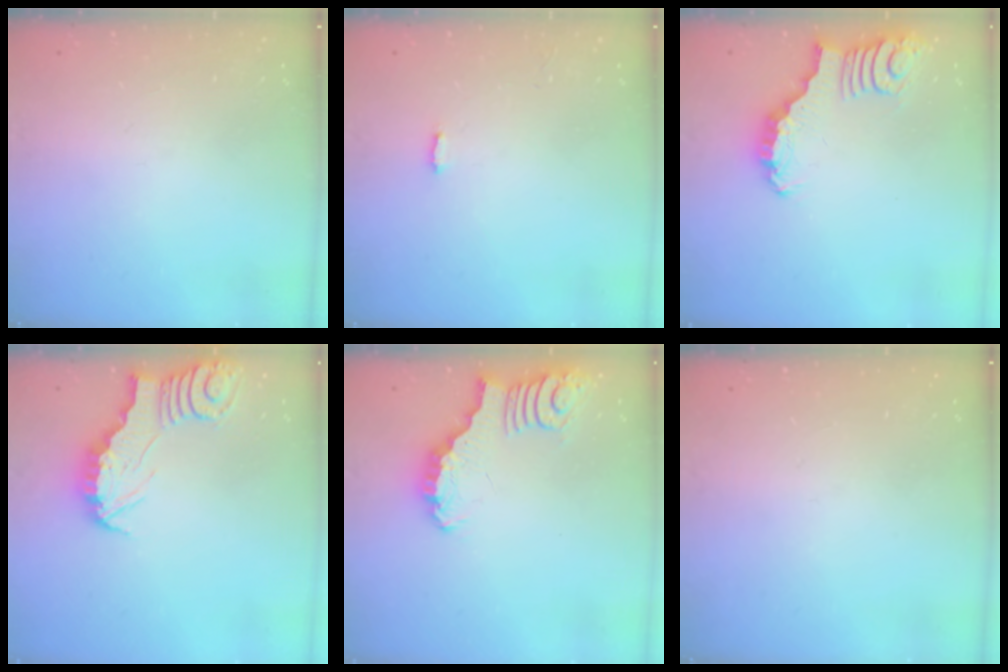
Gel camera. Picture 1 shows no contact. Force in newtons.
{"total": 3.6, "press": 3.6, "slide": 0.3}
{"total": 2.2, "press": 2.2, "slide": 0.0}
{"total": 2.6, "press": 2.6, "slide": 0.2}
{"total": 3.3, "press": 3.2, "slide": 0.4}
{"total": 0.0}